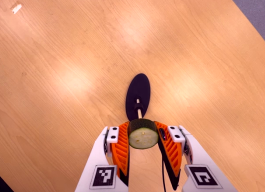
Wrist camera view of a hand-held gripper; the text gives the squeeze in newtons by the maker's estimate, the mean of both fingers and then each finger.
{"total": 11.5, "left": 11.4, "right": 11.6}